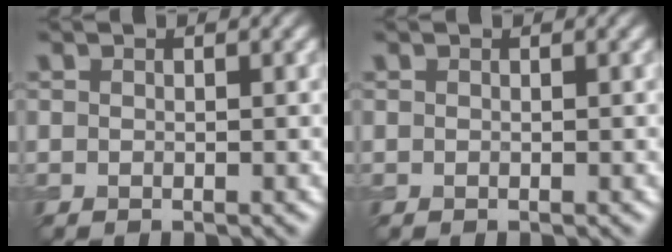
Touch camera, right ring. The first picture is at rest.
{"total": 0.0}